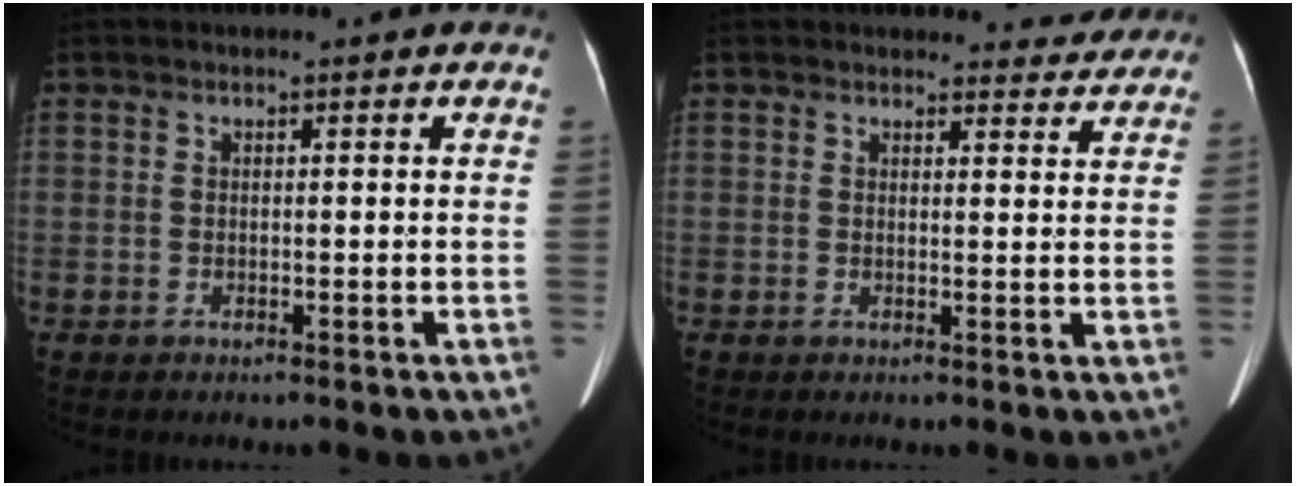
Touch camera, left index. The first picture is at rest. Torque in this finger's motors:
{"motor_torque": [0.47, -0.58, 0.02, 0.02]}